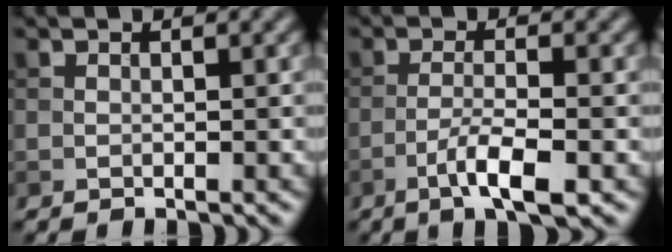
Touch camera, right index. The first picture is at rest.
{"total": 4.3, "force": [-2.1, 0.7, 3.7], "torque": [-0.069, 0.005, -0.043]}